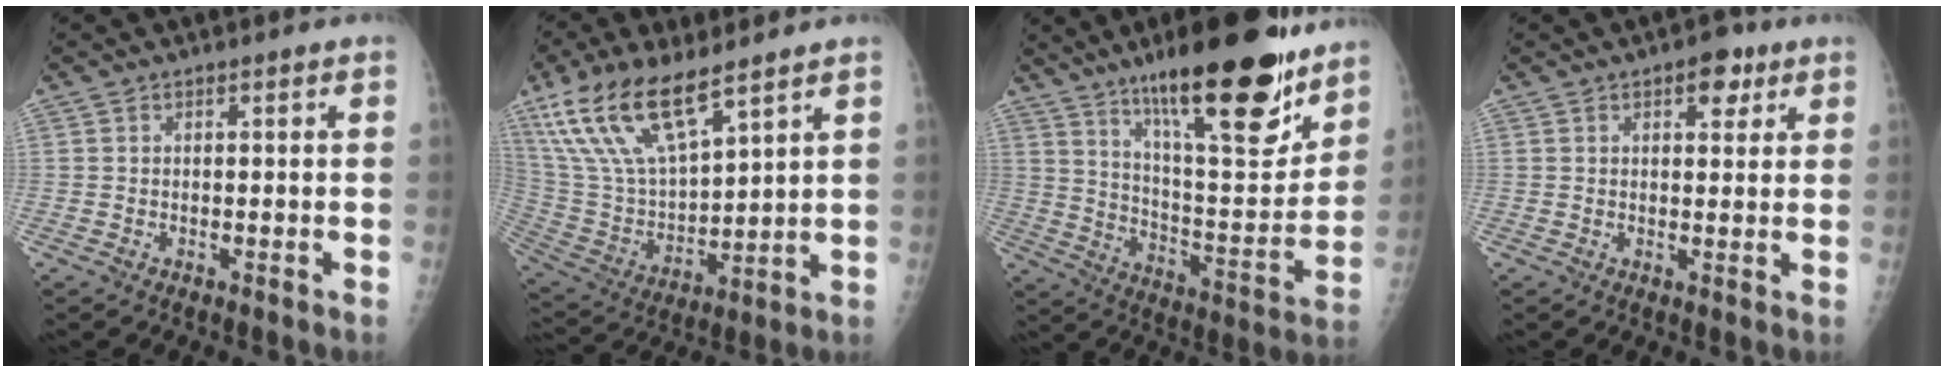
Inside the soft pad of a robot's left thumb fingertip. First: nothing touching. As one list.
[{"total": 17.5, "force": [11.3, 6.0, 11.9], "torque": [-0.222, -0.042, 0.232]}, {"total": 25.3, "force": [16.8, 6.5, 17.8], "torque": [-0.238, -0.083, 0.272]}, {"total": 4.8, "force": [2.6, 2.6, 3.1], "torque": [-0.018, -0.007, 0.029]}]